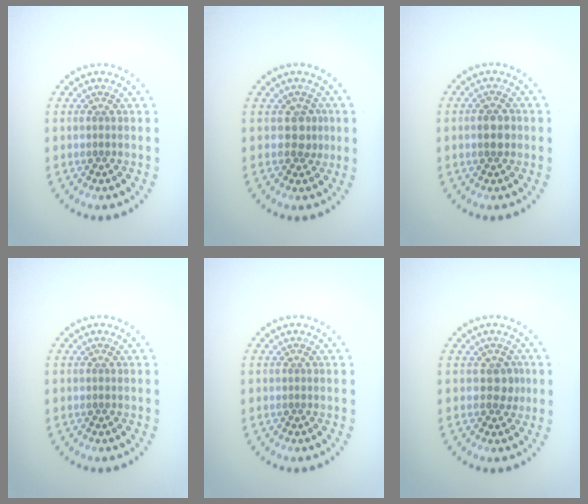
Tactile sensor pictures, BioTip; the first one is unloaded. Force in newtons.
{"total": 1.7, "press": 1.4, "slide": 1.0}
{"total": 2.2, "press": 2.2, "slide": 0.1}
{"total": 0.0}
{"total": 0.0}
{"total": 1.6, "press": 1.4, "slide": 0.7}